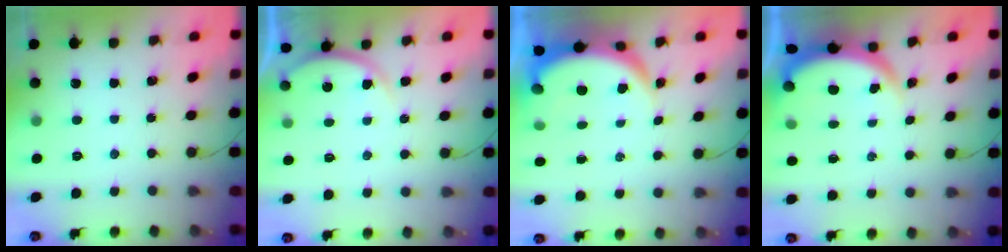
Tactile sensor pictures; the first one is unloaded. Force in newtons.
{"total": 5.3, "press": 5.2, "slide": 0.8}
{"total": 6.8, "press": 6.7, "slide": 0.9}
{"total": 3.9, "press": 3.9, "slide": 0.1}